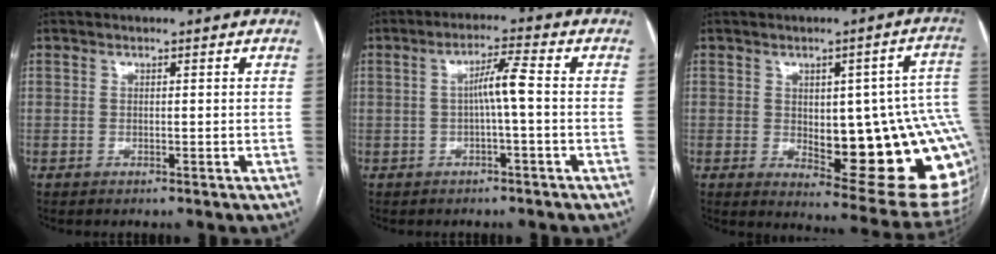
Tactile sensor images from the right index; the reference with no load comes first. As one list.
[{"total": 4.4, "force": [-0.3, -0.2, 4.3], "torque": [-0.077, 0.012, -0.003]}, {"total": 21.9, "force": [-2.0, 6.3, 20.9], "torque": [-0.177, 0.011, -0.002]}]